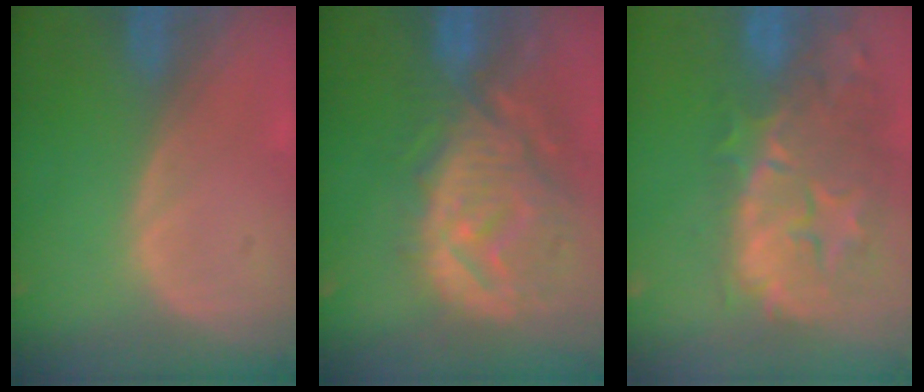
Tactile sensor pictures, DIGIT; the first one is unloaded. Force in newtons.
{"total": 12.4, "press": 11.0, "slide": 5.7}
{"total": 13.1, "press": 11.7, "slide": 6.0}